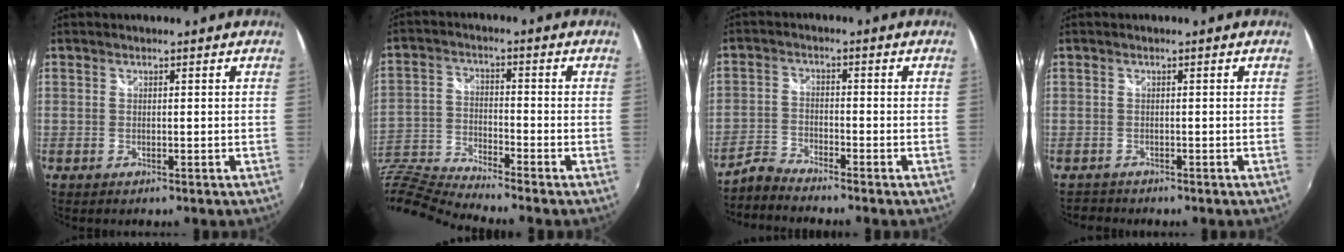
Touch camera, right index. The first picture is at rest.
{"total": 12.3, "force": [-11.2, 1.4, 5.1], "torque": [-0.130, -0.014, -0.235]}
{"total": 3.6, "force": [-3.5, 0.4, 0.5], "torque": [-0.015, -0.001, -0.078]}
{"total": 1.7, "force": [-1.5, 0.7, -0.1], "torque": [-0.004, -0.004, -0.026]}